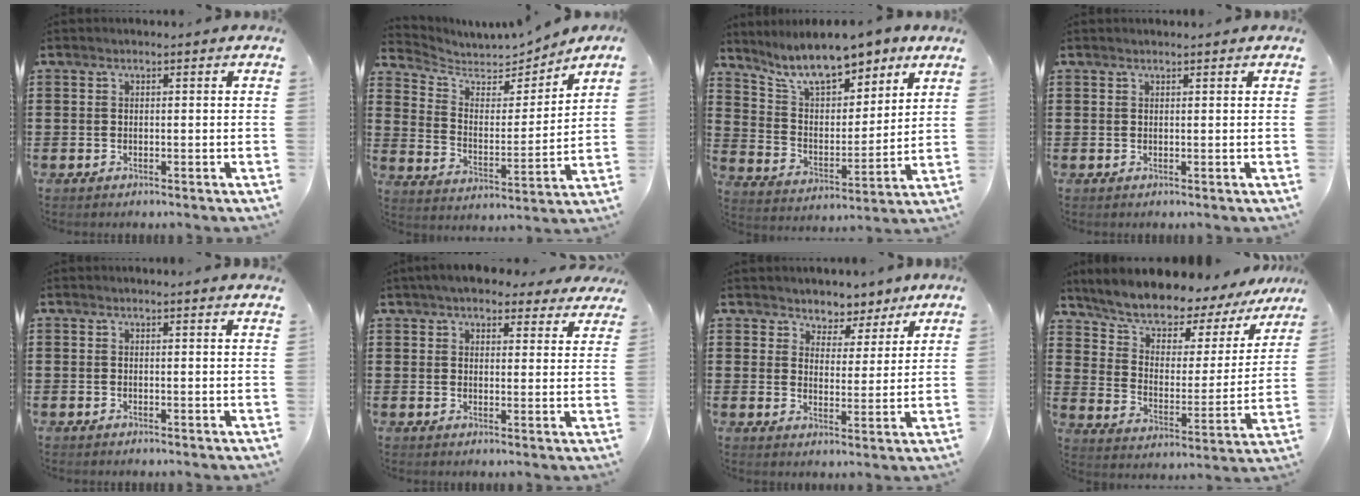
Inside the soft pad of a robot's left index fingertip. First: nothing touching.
{"total": 5.6, "force": [5.1, 2.0, 1.0], "torque": [-0.052, -0.032, 0.088]}
{"total": 10.7, "force": [9.1, 2.7, 4.9], "torque": [-0.123, -0.043, 0.163]}
{"total": 0.5, "force": [0.5, 0.0, 0.2], "torque": [-0.005, -0.001, 0.010]}
{"total": 0.7, "force": [0.6, -0.1, 0.3], "torque": [-0.006, -0.003, 0.013]}
{"total": 5.0, "force": [4.5, 1.4, 1.7], "torque": [-0.050, -0.006, 0.084]}
{"total": 4.2, "force": [3.7, 1.9, -0.3], "torque": [-0.020, -0.016, 0.065]}
{"total": 6.3, "force": [5.8, 1.9, 1.2], "torque": [-0.064, -0.052, 0.097]}